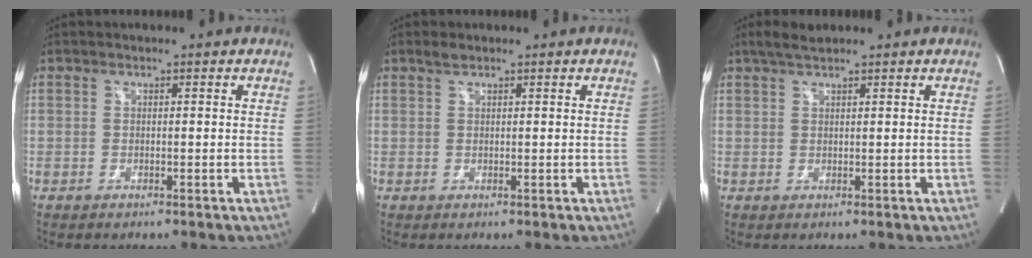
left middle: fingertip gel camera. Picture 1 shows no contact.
{"total": 1.1, "force": [0.9, 0.3, 0.5], "torque": [-0.015, 0.007, 0.020]}
{"total": 2.6, "force": [2.1, 0.4, 1.5], "torque": [-0.034, 0.013, 0.042]}